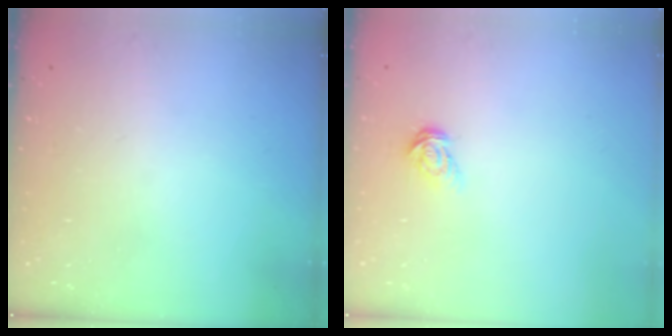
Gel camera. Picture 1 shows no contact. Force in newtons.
{"total": 4.6, "press": 4.6, "slide": 0.4}